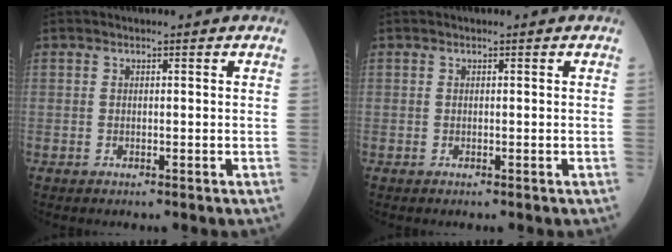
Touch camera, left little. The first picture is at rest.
{"total": 0.0}